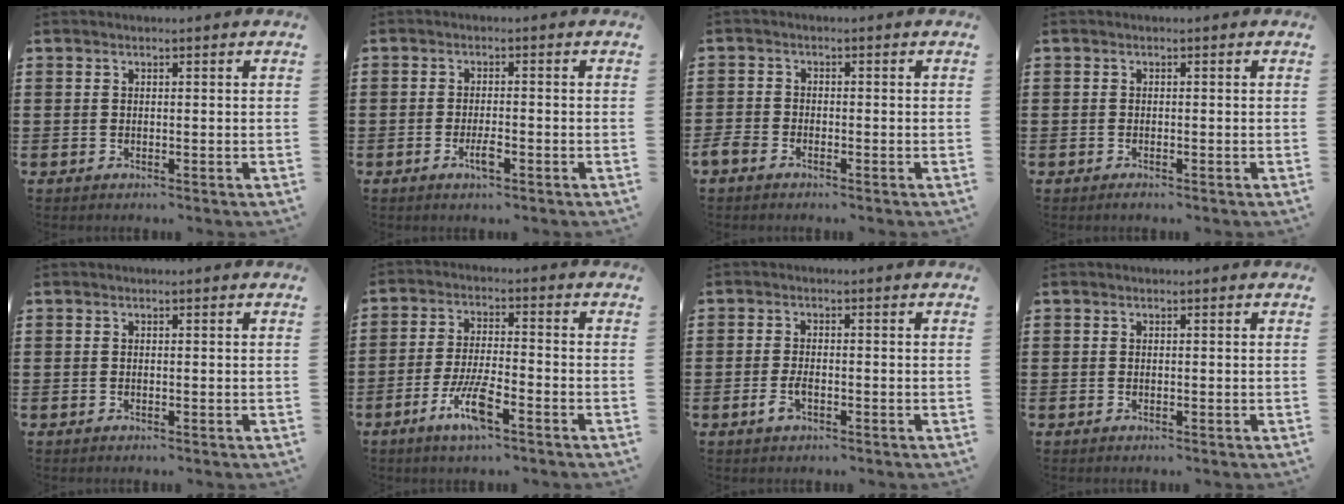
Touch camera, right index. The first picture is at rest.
{"total": 2.9, "force": [-1.4, 0.7, 2.5], "torque": [-0.049, -0.001, -0.026]}
{"total": 2.1, "force": [-1.8, 0.9, 0.7], "torque": [-0.029, 0.000, -0.040]}
{"total": 0.6, "force": [-0.5, 0.1, 0.2], "torque": [-0.007, -0.003, -0.010]}
{"total": 0.0}
{"total": 7.3, "force": [-4.0, 1.6, 5.8], "torque": [-0.133, -0.010, -0.077]}
{"total": 2.8, "force": [-1.2, 1.0, 2.2], "torque": [-0.055, -0.004, -0.025]}
{"total": 0.0}